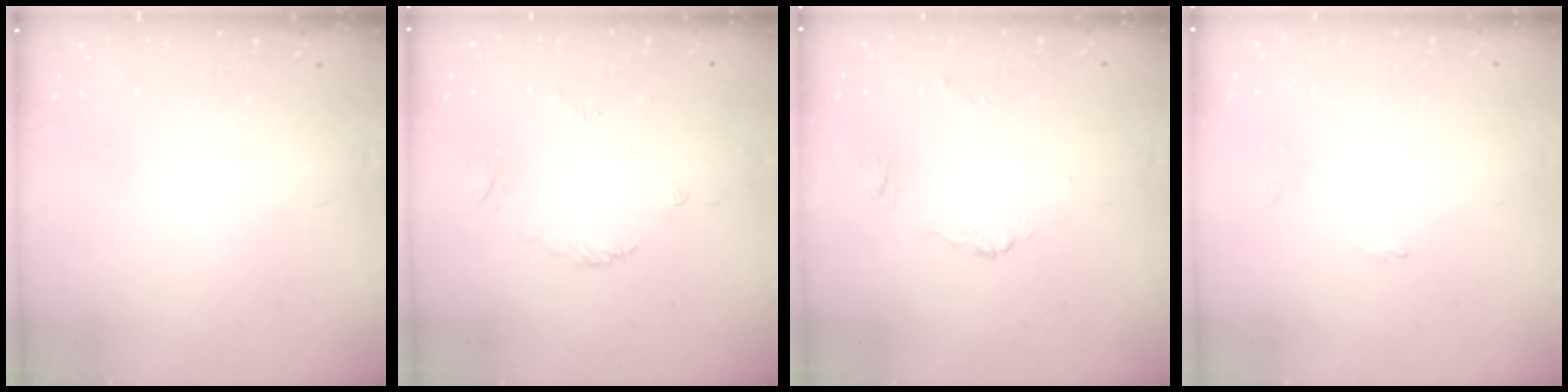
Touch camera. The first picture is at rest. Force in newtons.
{"total": 2.7, "press": 2.6, "slide": 0.6}
{"total": 4.2, "press": 4.2, "slide": 0.7}
{"total": 0.8, "press": 0.7, "slide": 0.4}